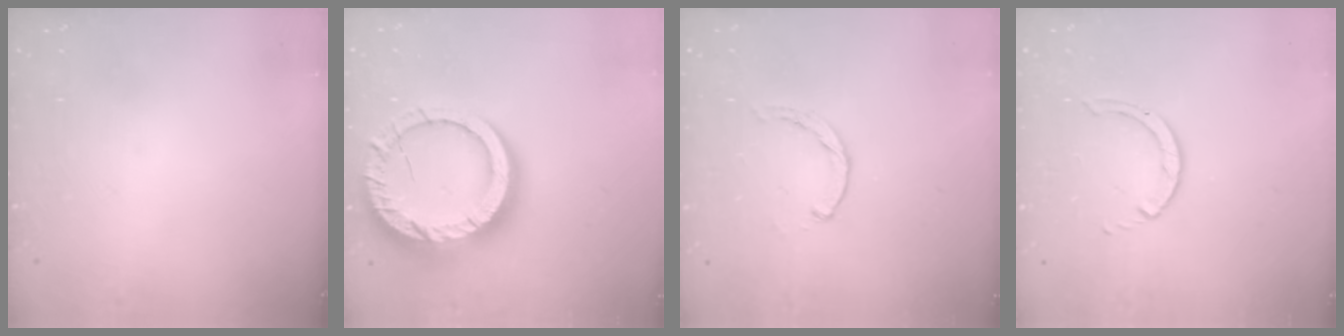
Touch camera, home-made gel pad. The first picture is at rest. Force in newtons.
{"total": 20.2, "press": 20.1, "slide": 2.0}
{"total": 0.0}
{"total": 1.7, "press": 1.7, "slide": 0.1}